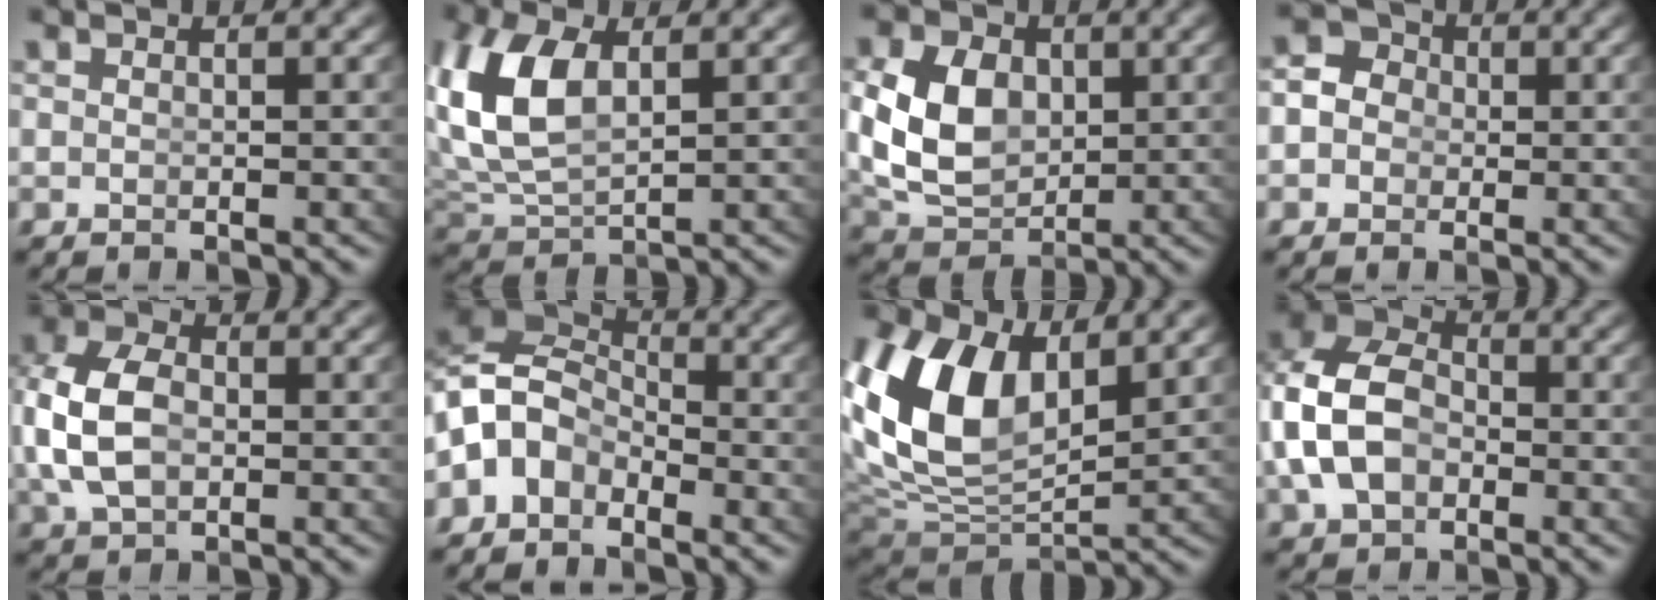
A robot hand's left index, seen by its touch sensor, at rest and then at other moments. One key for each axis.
{"total": 8.0, "fx": 1.8, "fy": 5.6, "fz": 5.4, "tx": -0.157, "ty": -0.018, "tz": 0.047}
{"total": 8.2, "fx": 0.4, "fy": 6.5, "fz": 5.0, "tx": -0.113, "ty": -0.031, "tz": 0.023}
{"total": 5.9, "fx": 0.4, "fy": 5.3, "fz": 2.4, "tx": -0.044, "ty": 0.000, "tz": -0.010}
{"total": 6.0, "fx": 0.1, "fy": 4.4, "fz": 4.1, "tx": -0.112, "ty": -0.018, "tz": 0.016}
{"total": 9.0, "fx": -0.2, "fy": 7.9, "fz": 4.3, "tx": -0.119, "ty": -0.025, "tz": -0.008}
{"total": 10.8, "fx": 2.4, "fy": 7.2, "fz": 7.8, "tx": -0.179, "ty": -0.016, "tz": 0.053}
{"total": 9.6, "fx": 0.5, "fy": 8.1, "fz": 5.2, "tx": -0.124, "ty": -0.012, "tz": 0.007}